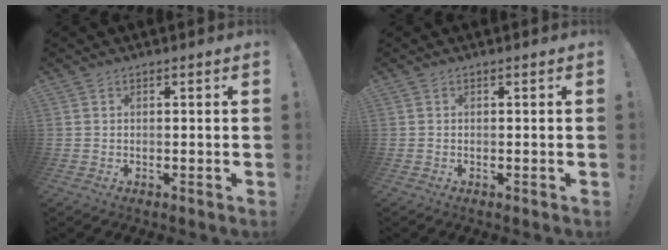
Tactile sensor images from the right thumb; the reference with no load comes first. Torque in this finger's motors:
{"motor_torque": [-0.03, -0.03, 0.42, -0.10, 0.07]}